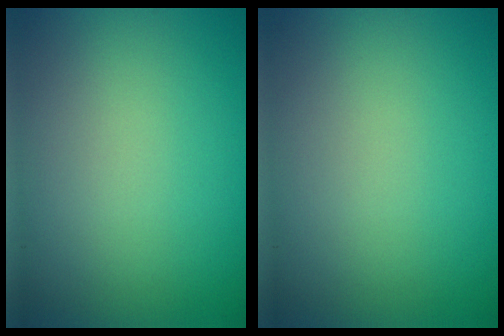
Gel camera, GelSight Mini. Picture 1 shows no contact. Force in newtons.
{"total": 0.0}